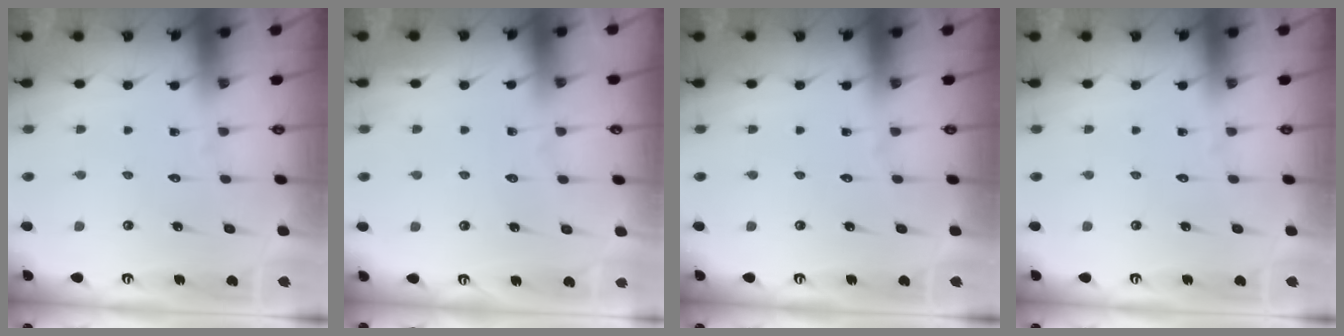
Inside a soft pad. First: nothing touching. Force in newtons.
{"total": 3.4, "press": 3.4, "slide": 0.4}
{"total": 0.0}
{"total": 0.0}